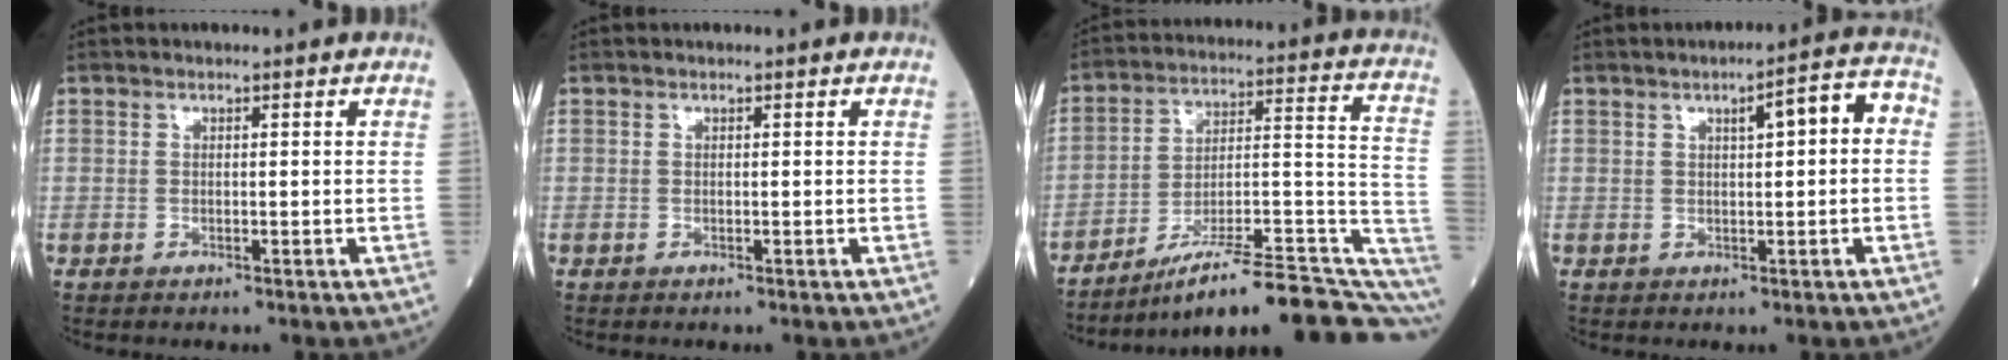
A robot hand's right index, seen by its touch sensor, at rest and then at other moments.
{"total": 0.0}
{"total": 23.3, "force": [-18.2, 2.8, 14.3], "torque": [-0.128, 0.031, -0.266]}
{"total": 5.5, "force": [0.9, 1.1, 5.4], "torque": [-0.075, 0.027, 0.010]}